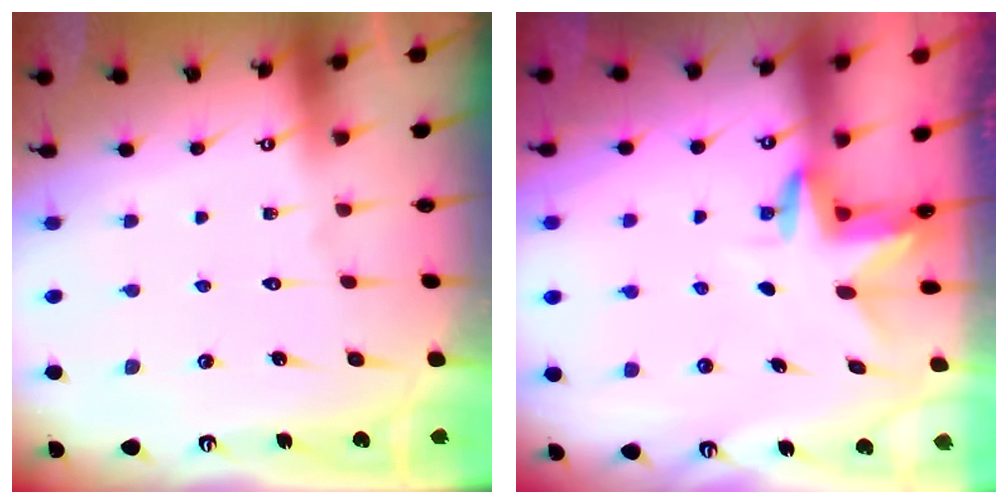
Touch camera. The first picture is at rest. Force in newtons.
{"total": 3.2, "press": 3.2, "slide": 0.3}